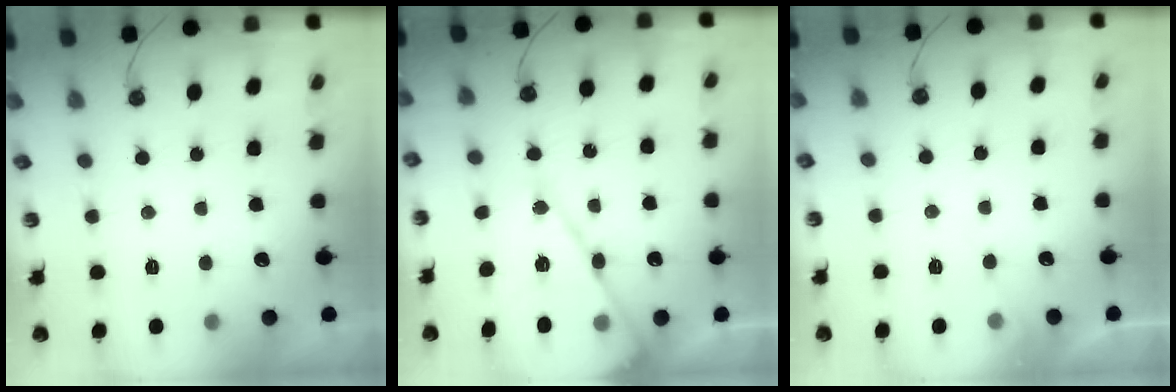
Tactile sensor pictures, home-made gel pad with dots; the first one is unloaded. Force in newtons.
{"total": 17.0, "press": 17.0, "slide": 1.5}
{"total": 4.1, "press": 4.1, "slide": 0.7}